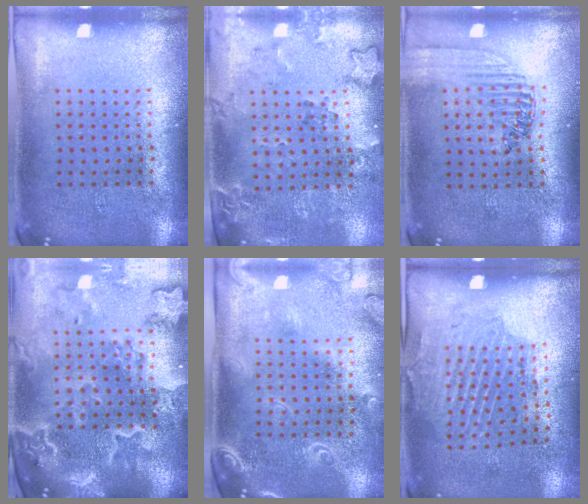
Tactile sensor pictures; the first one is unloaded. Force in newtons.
{"total": 1.9, "press": 1.6, "slide": 1.1}
{"total": 1.5, "press": 1.3, "slide": 0.7}
{"total": 4.0, "press": 3.4, "slide": 2.2}
{"total": 2.4, "press": 1.9, "slide": 1.4}
{"total": 1.8, "press": 1.1, "slide": 1.4}